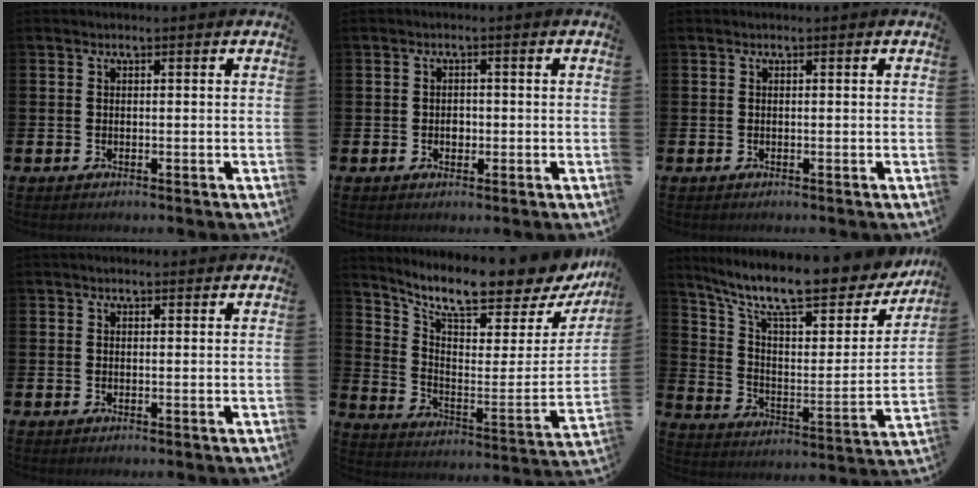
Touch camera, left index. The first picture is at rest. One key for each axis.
{"total": 1.5, "fx": -0.2, "fy": 1.2, "fz": 0.9, "tx": -0.008, "ty": 0.004, "tz": -0.007}
{"total": 0.0}
{"total": 0.9, "fx": 0.8, "fy": 0.3, "fz": 0.3, "tx": 0.002, "ty": 0.000, "tz": 0.012}
{"total": 9.7, "fx": 8.6, "fy": 1.6, "fz": 4.3, "tx": -0.094, "ty": -0.082, "tz": 0.138}
{"total": 12.5, "fx": 10.2, "fy": 3.2, "fz": 6.4, "tx": -0.147, "ty": -0.071, "tz": 0.171}